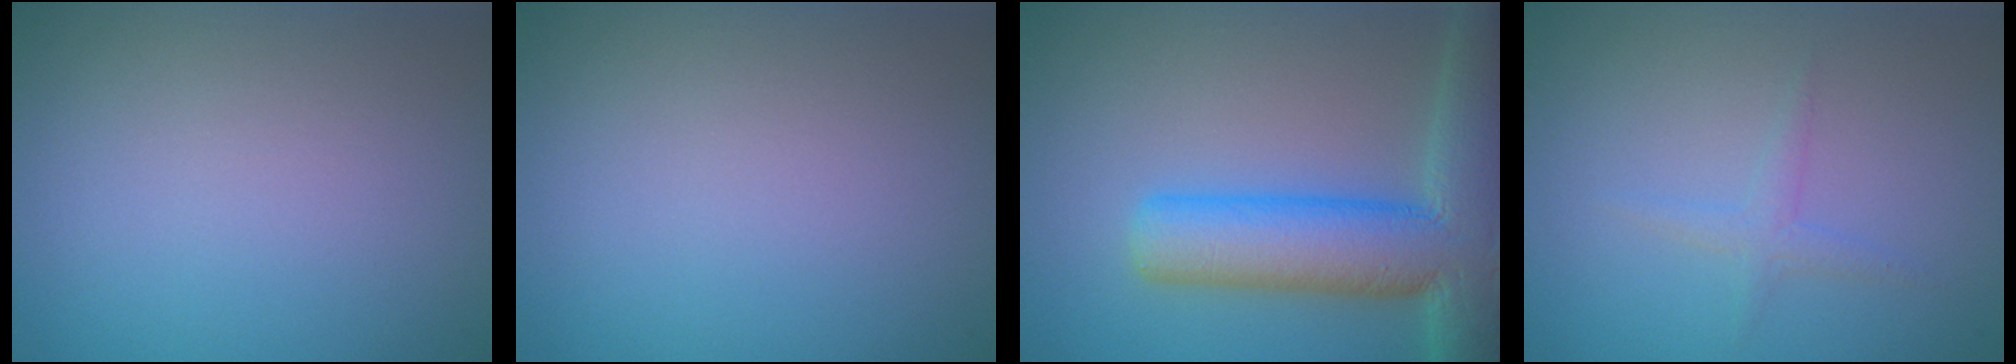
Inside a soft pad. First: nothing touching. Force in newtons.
{"total": 0.0}
{"total": 10.7, "press": 10.7, "slide": 0.5}
{"total": 1.2, "press": 1.2, "slide": 0.1}